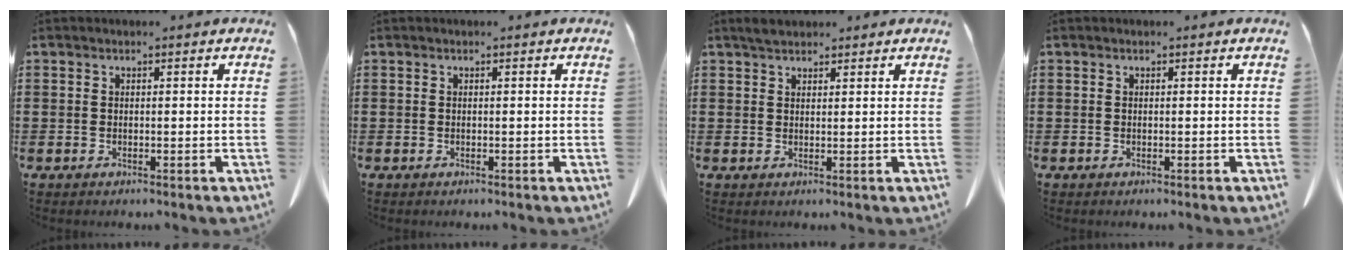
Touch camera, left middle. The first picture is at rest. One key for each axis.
{"total": 0.0}
{"total": 2.1, "fx": 1.9, "fy": 0.7, "fz": 0.6, "tx": -0.018, "ty": 0.004, "tz": 0.037}
{"total": 0.0}